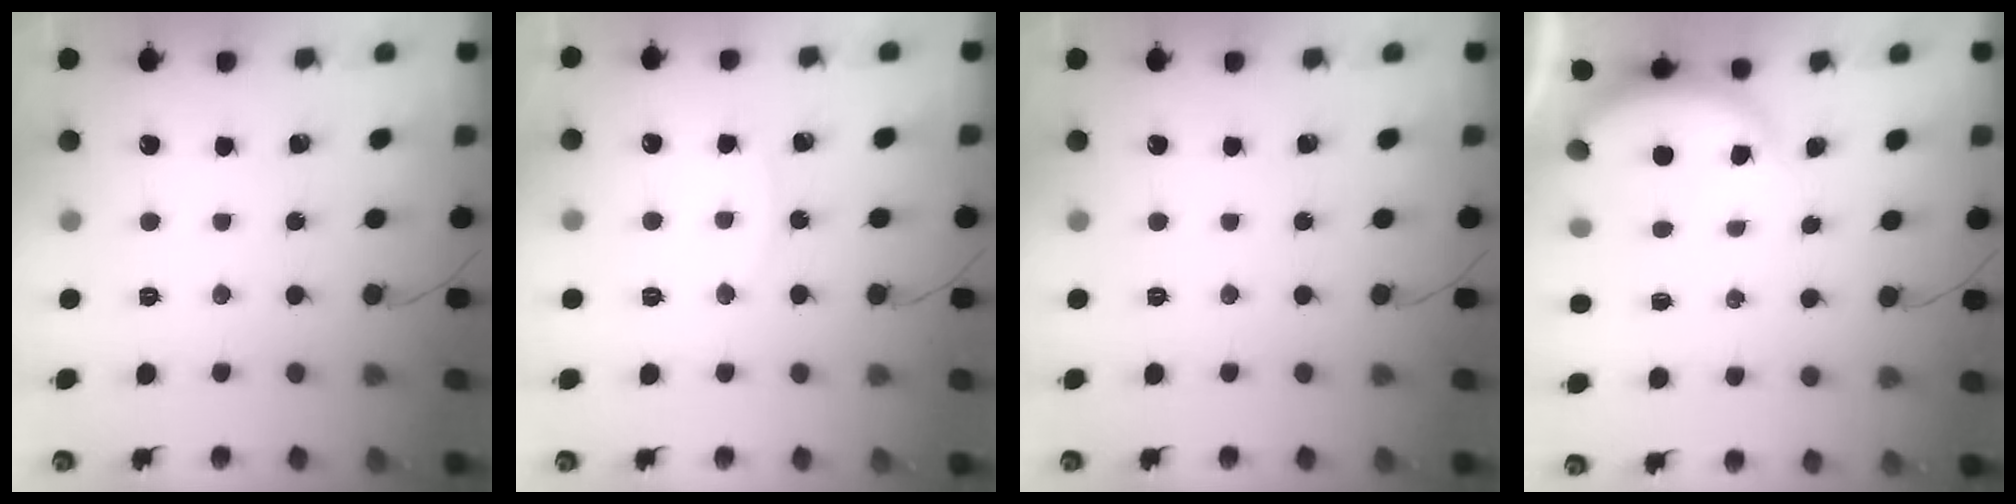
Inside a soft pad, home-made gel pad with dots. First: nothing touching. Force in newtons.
{"total": 6.4, "press": 6.4, "slide": 0.3}
{"total": 0.0}
{"total": 2.5, "press": 2.4, "slide": 0.6}